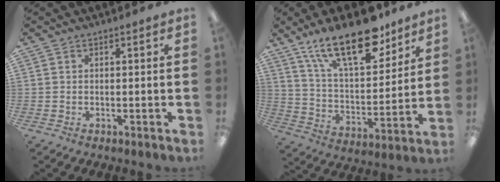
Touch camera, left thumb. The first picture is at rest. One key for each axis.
{"total": 21.5, "fx": 14.7, "fy": 8.4, "fz": 13.2, "tx": -0.217, "ty": -0.080, "tz": 0.253}